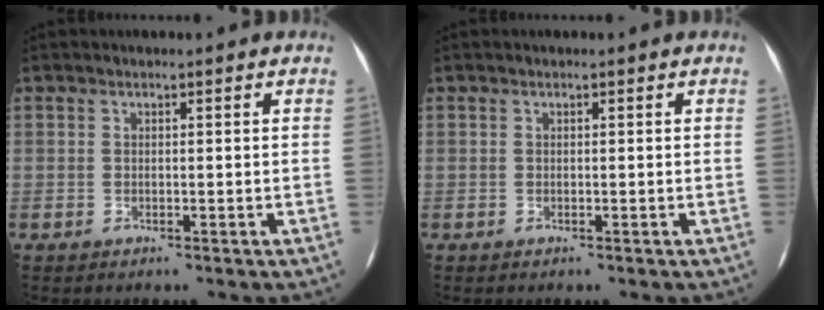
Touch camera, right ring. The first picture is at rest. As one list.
[{"total": 0.0}]